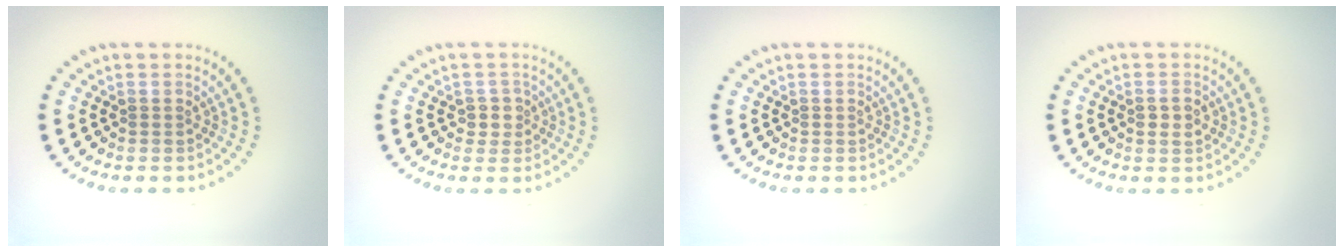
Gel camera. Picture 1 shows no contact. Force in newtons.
{"total": 1.4, "press": 1.2, "slide": 0.8}
{"total": 0.0}
{"total": 1.4, "press": 1.4, "slide": 0.1}